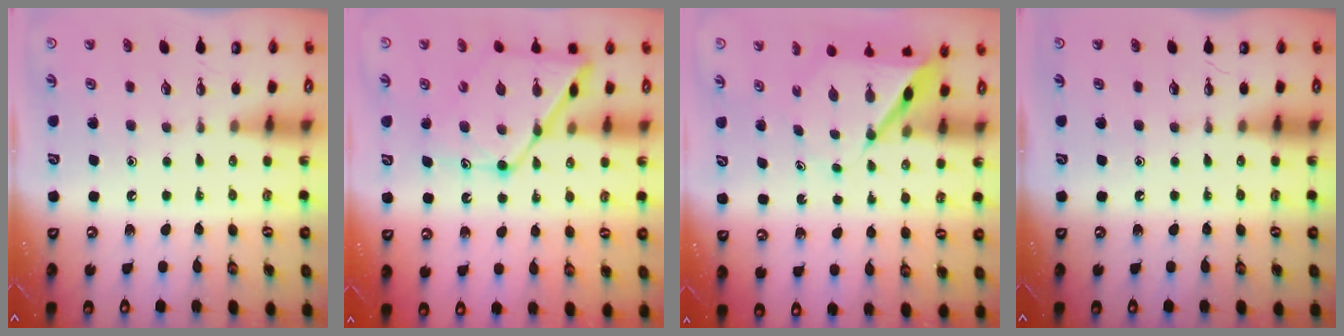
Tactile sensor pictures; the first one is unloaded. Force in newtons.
{"total": 15.4, "press": 15.3, "slide": 1.2}
{"total": 6.3, "press": 6.3, "slide": 0.6}
{"total": 0.0}